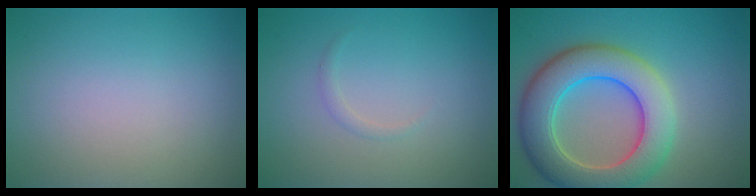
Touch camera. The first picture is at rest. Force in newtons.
{"total": 0.7, "press": 0.7, "slide": 0.1}
{"total": 9.2, "press": 9.2, "slide": 0.6}